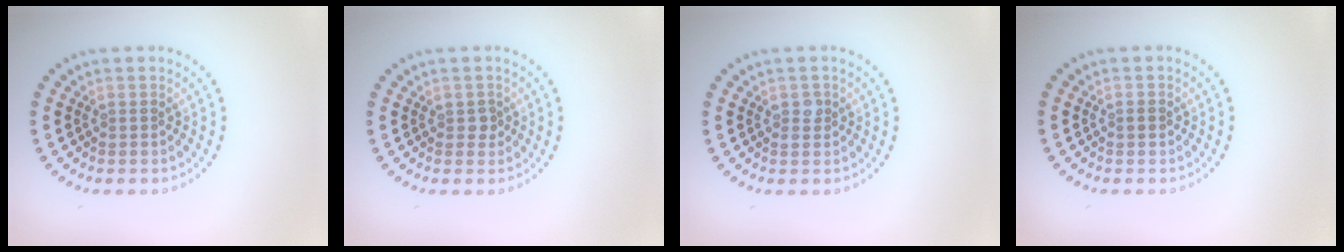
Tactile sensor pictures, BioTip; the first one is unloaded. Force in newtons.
{"total": 0.9, "press": 0.8, "slide": 0.3}
{"total": 1.1, "press": 1.1, "slide": 0.0}
{"total": 0.8, "press": 0.8, "slide": 0.1}